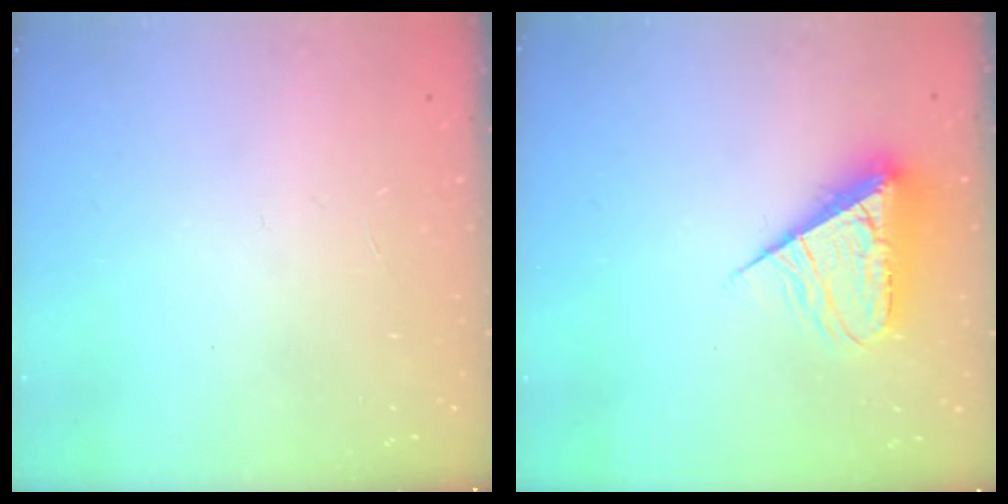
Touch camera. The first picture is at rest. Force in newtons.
{"total": 9.2, "press": 9.2, "slide": 0.3}